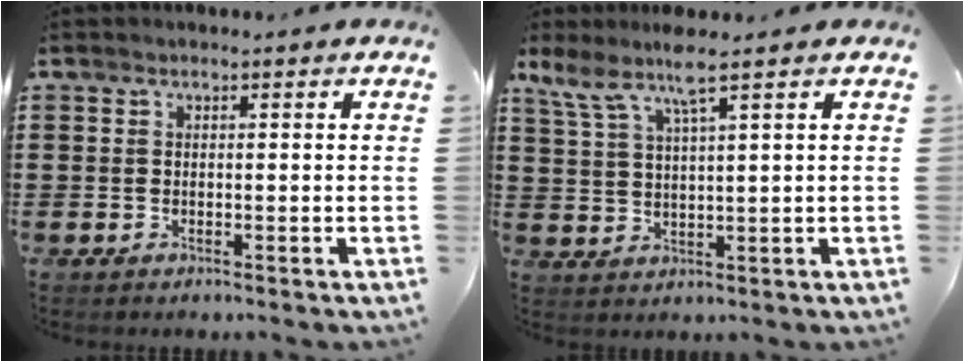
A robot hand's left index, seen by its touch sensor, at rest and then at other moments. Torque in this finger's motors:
{"motor_torque": [1.75, -0.39, 0.44, 0.13]}